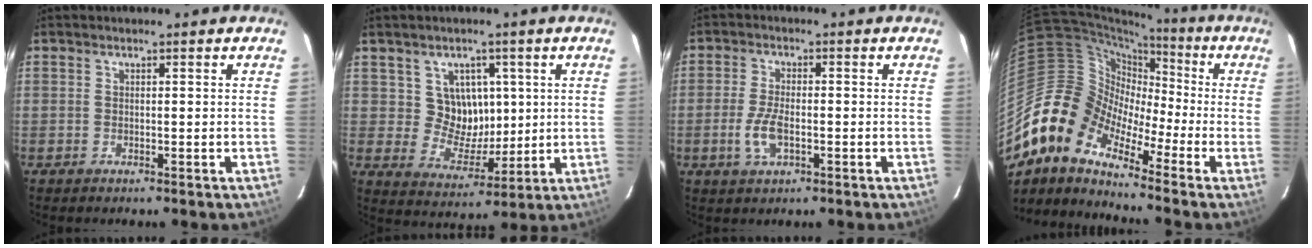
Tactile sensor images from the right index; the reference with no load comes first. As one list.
[{"total": 8.1, "force": [2.3, 7.3, 2.6], "torque": [-0.045, 0.006, 0.050]}, {"total": 5.6, "force": [-1.7, 2.4, 4.8], "torque": [-0.106, -0.003, -0.033]}, {"total": 12.4, "force": [-8.2, 7.3, 5.7], "torque": [-0.099, 0.018, -0.186]}]